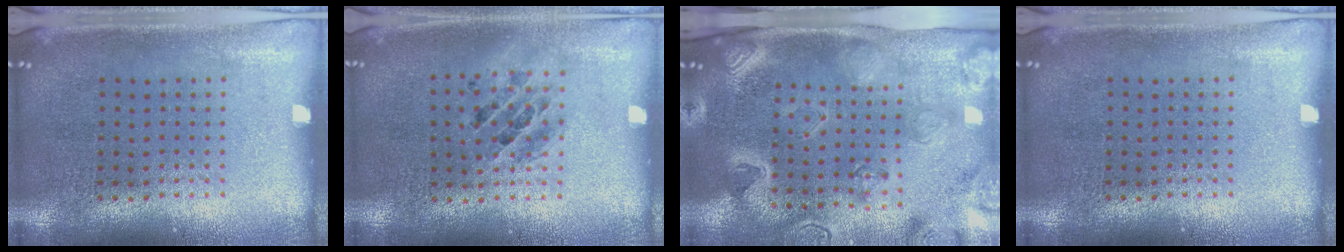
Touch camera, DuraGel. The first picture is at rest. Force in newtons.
{"total": 1.3, "press": 1.2, "slide": 0.5}
{"total": 3.1, "press": 3.1, "slide": 0.4}
{"total": 0.0}